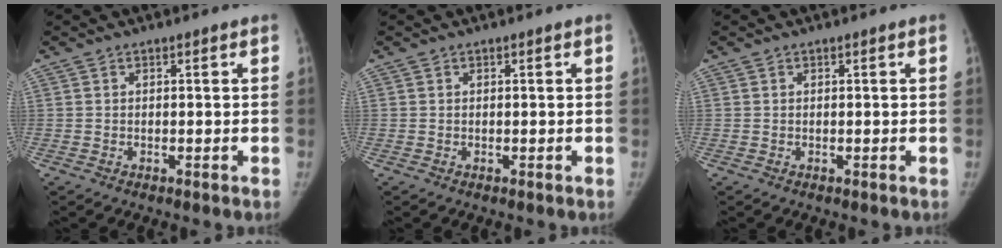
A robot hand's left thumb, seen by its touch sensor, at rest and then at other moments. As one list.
[{"total": 0.0}, {"total": 0.0}]